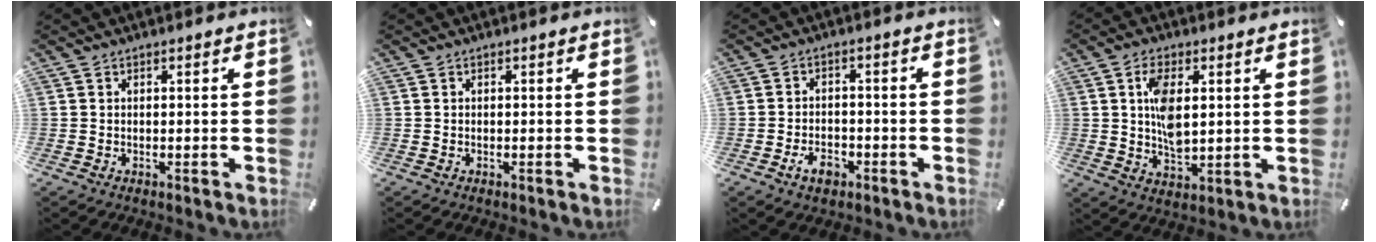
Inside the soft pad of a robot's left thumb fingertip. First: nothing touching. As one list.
[{"total": 0.0}, {"total": 5.4, "force": [-2.8, 3.5, 3.0], "torque": [-0.067, 0.010, -0.055]}, {"total": 8.3, "force": [1.7, 4.4, 6.8], "torque": [-0.129, -0.005, 0.023]}]